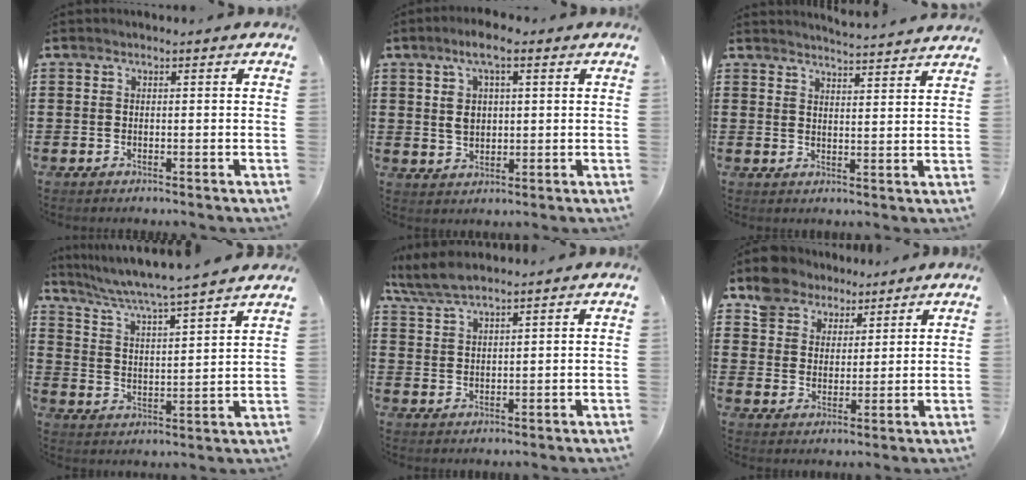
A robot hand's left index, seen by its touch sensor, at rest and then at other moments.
{"total": 5.8, "force": [2.4, 2.7, 4.5], "torque": [-0.087, 0.007, 0.040]}
{"total": 3.7, "force": [3.6, -0.7, 0.1], "torque": [-0.013, -0.025, 0.063]}
{"total": 5.1, "force": [4.6, -0.7, 2.0], "torque": [-0.060, -0.035, 0.073]}
{"total": 4.5, "force": [3.9, 0.7, 2.2], "torque": [-0.053, -0.003, 0.072]}
{"total": 6.0, "force": [5.0, 3.4, 0.0], "torque": [-0.032, -0.008, 0.096]}